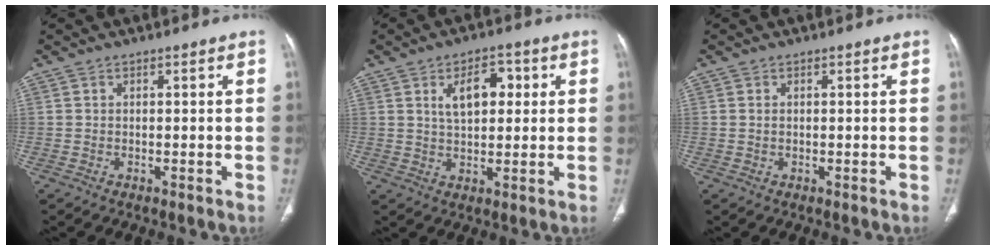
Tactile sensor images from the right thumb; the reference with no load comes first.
{"total": 7.7, "force": [2.2, 4.3, 6.0], "torque": [-0.073, 0.002, 0.037]}
{"total": 0.6, "force": [0.1, 0.4, 0.5], "torque": [-0.013, 0.000, 0.004]}